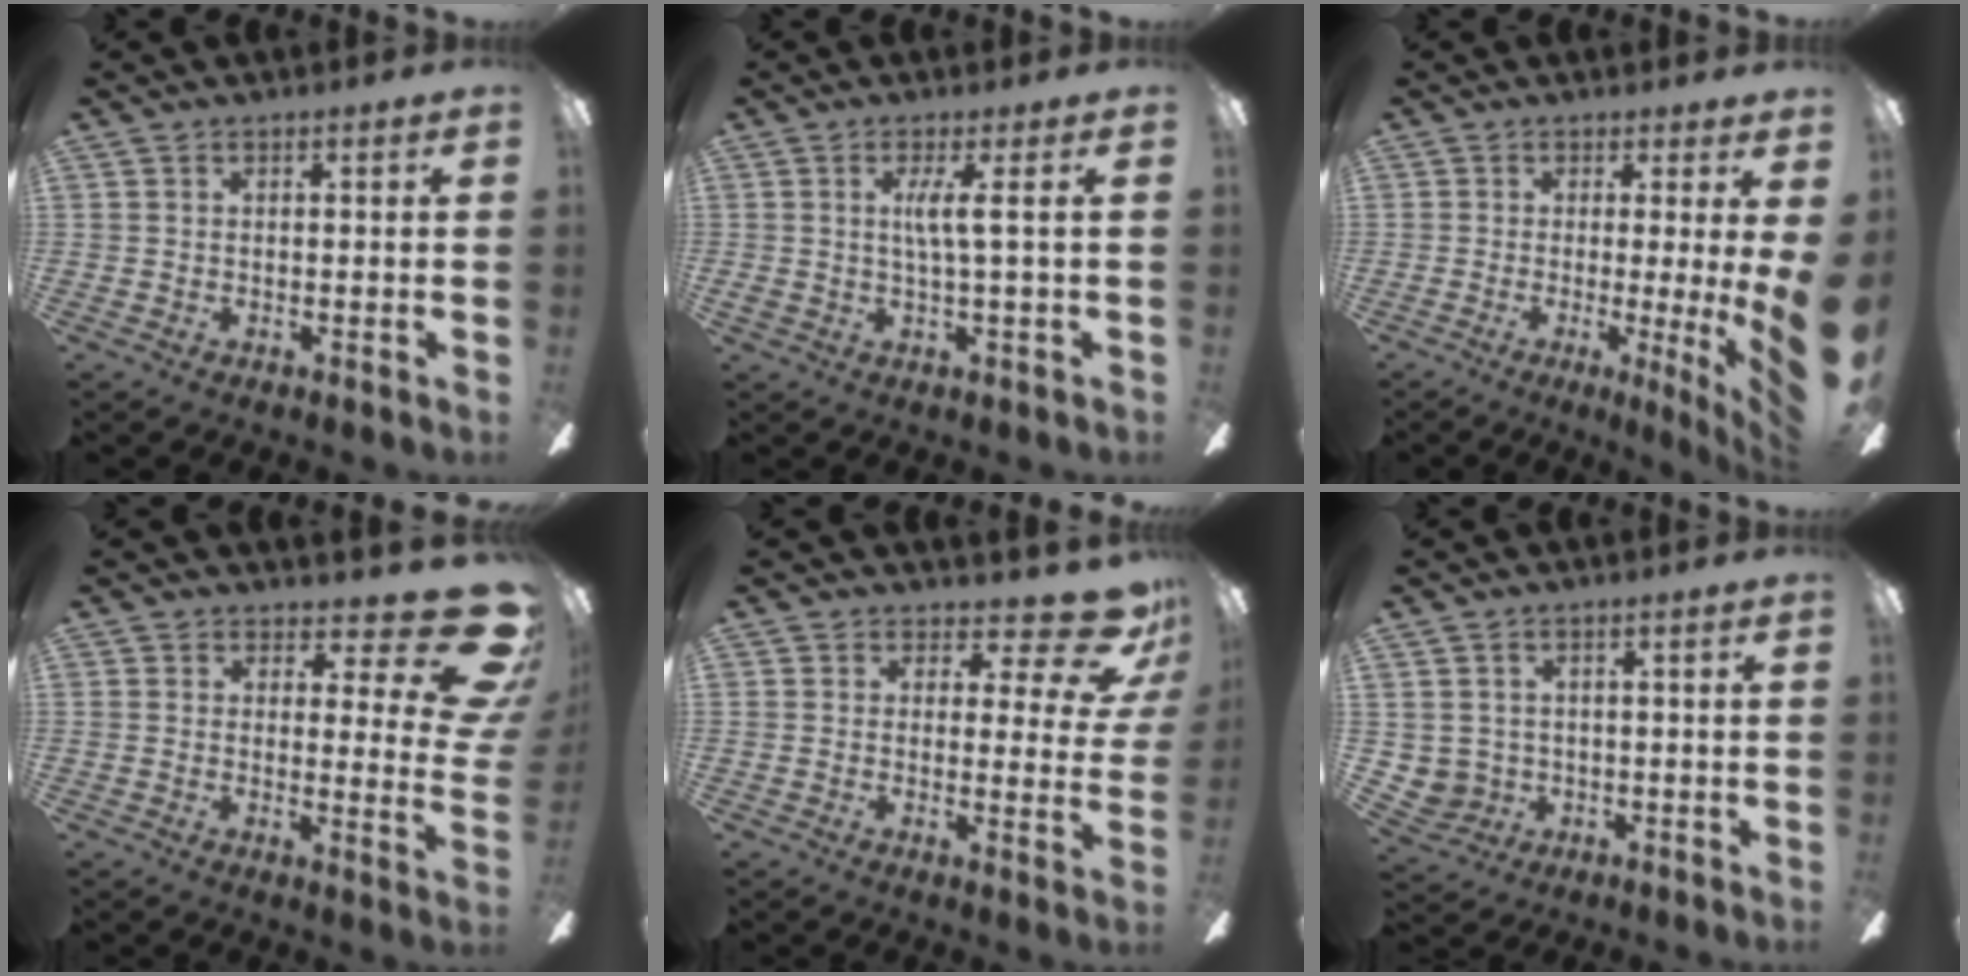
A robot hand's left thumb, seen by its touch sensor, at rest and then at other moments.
{"total": 5.1, "force": [1.2, 0.1, 5.0], "torque": [-0.101, -0.004, 0.016]}
{"total": 7.0, "force": [0.2, -0.3, 7.0], "torque": [-0.098, -0.032, 0.006]}
{"total": 13.7, "force": [7.6, 5.1, 10.1], "torque": [-0.124, -0.056, 0.134]}
{"total": 11.0, "force": [7.3, 4.0, 7.2], "torque": [-0.089, -0.058, 0.127]}
{"total": 3.7, "force": [1.1, 3.5, 0.5], "torque": [-0.029, 0.002, 0.021]}